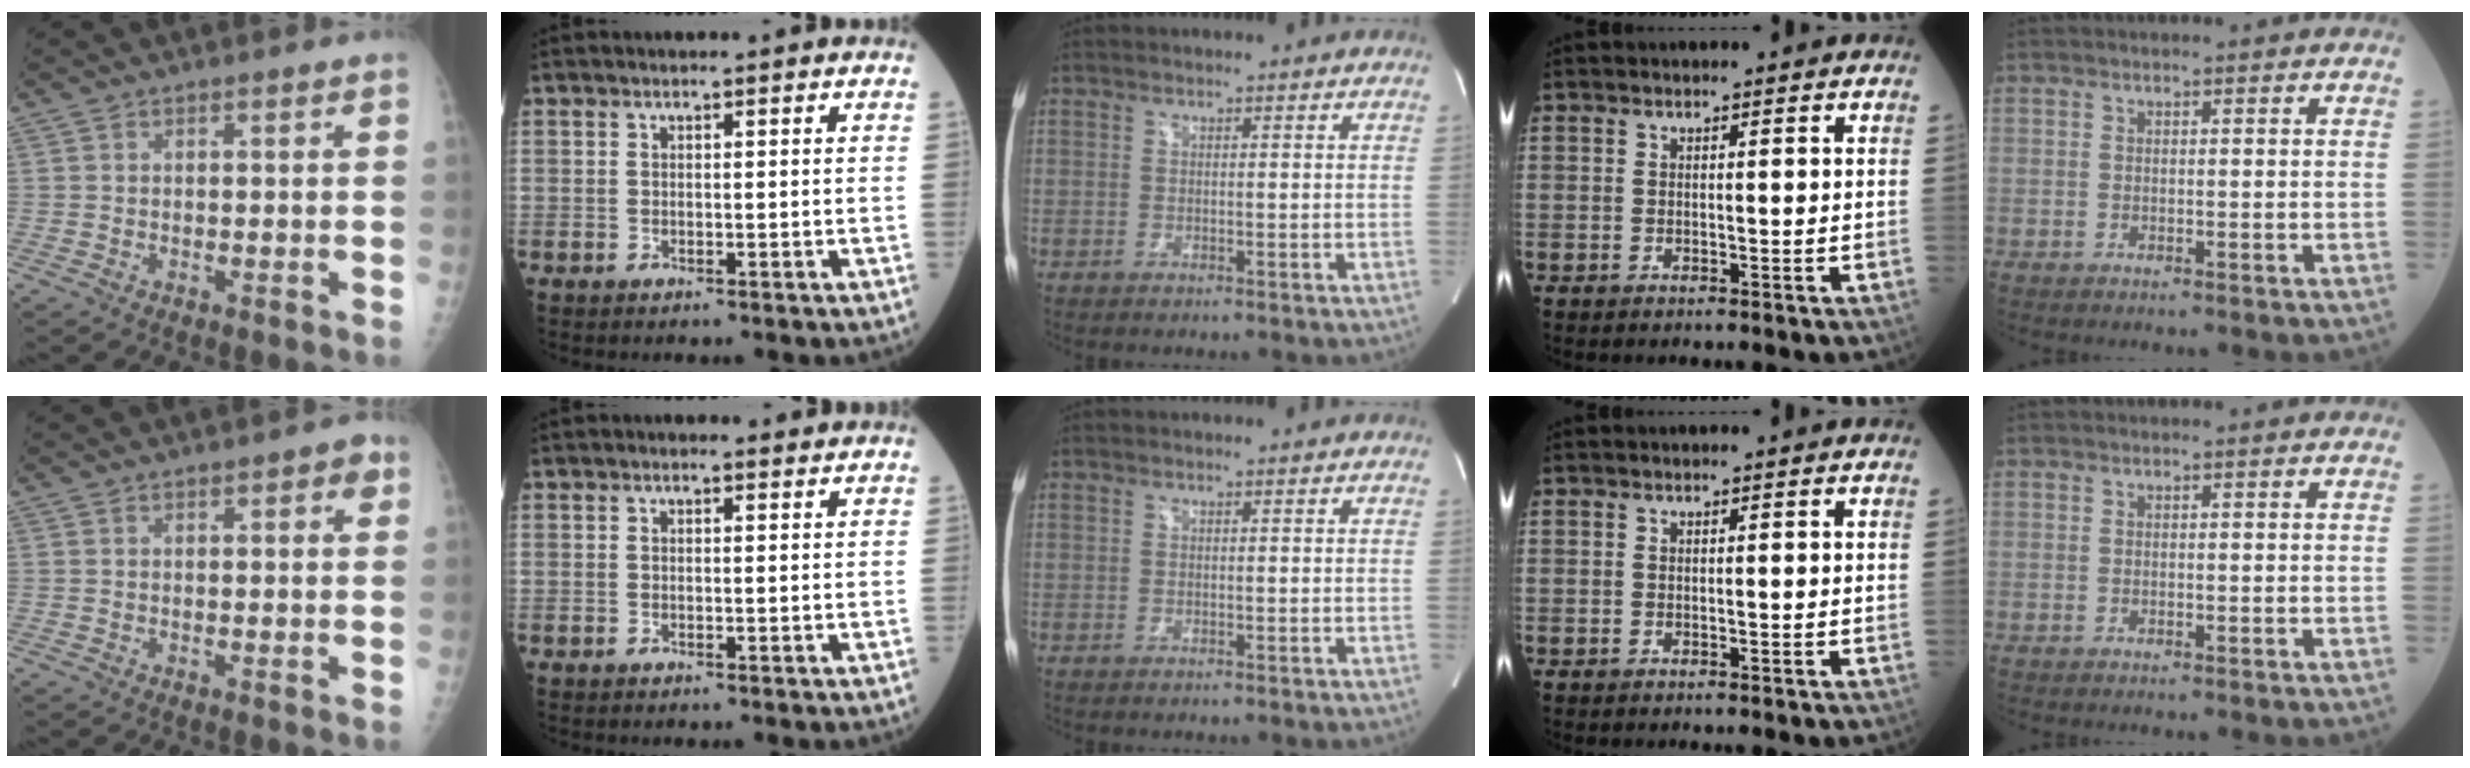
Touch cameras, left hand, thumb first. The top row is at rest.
{"thumb": {"total": 3.3, "force": [1.4, 1.3, 2.7], "torque": [-0.022, 0.000, 0.012]}, "index": {"total": 0.9, "force": [0.5, 0.4, 0.6], "torque": [-0.015, 0.004, 0.005]}}